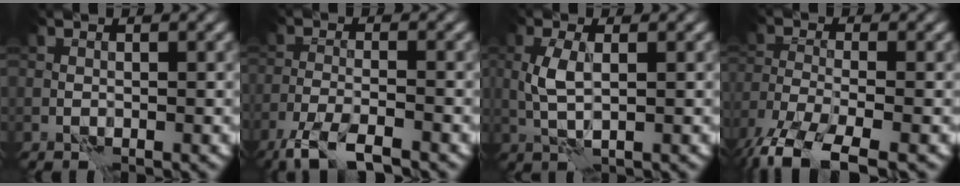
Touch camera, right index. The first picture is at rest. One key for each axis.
{"total": 4.8, "fx": -3.7, "fy": 0.7, "fz": 2.9, "tx": -0.056, "ty": -0.008, "tz": -0.074}
{"total": 2.6, "fx": 0.6, "fy": 0.7, "fz": 2.4, "tx": -0.059, "ty": 0.000, "tz": 0.013}
{"total": 8.6, "fx": -6.2, "fy": 2.6, "fz": 5.4, "tx": -0.118, "ty": -0.022, "tz": -0.119}